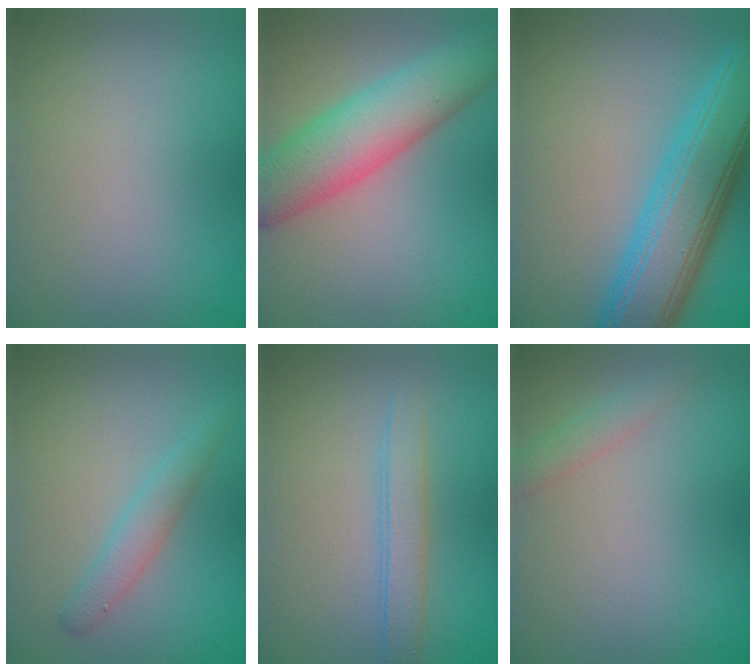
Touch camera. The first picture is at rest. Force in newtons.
{"total": 7.7, "press": 7.7, "slide": 0.2}
{"total": 8.4, "press": 8.3, "slide": 0.2}
{"total": 1.3, "press": 1.3, "slide": 0.2}
{"total": 2.2, "press": 2.2, "slide": 0.1}
{"total": 1.6, "press": 1.6, "slide": 0.0}